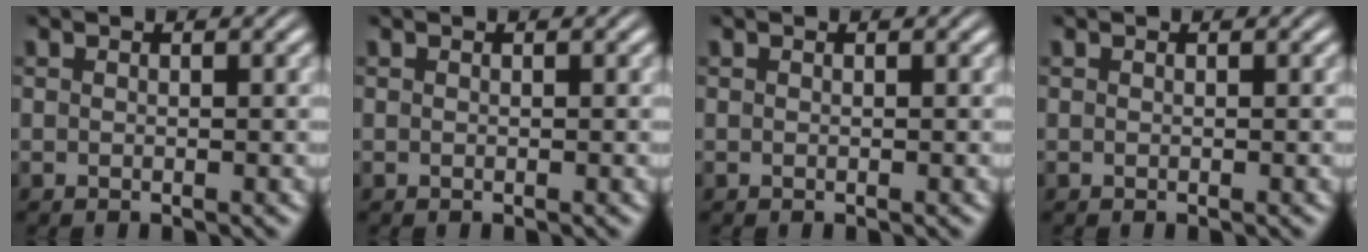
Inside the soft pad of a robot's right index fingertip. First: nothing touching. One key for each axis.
{"total": 0.0}
{"total": 0.0}
{"total": 0.0}